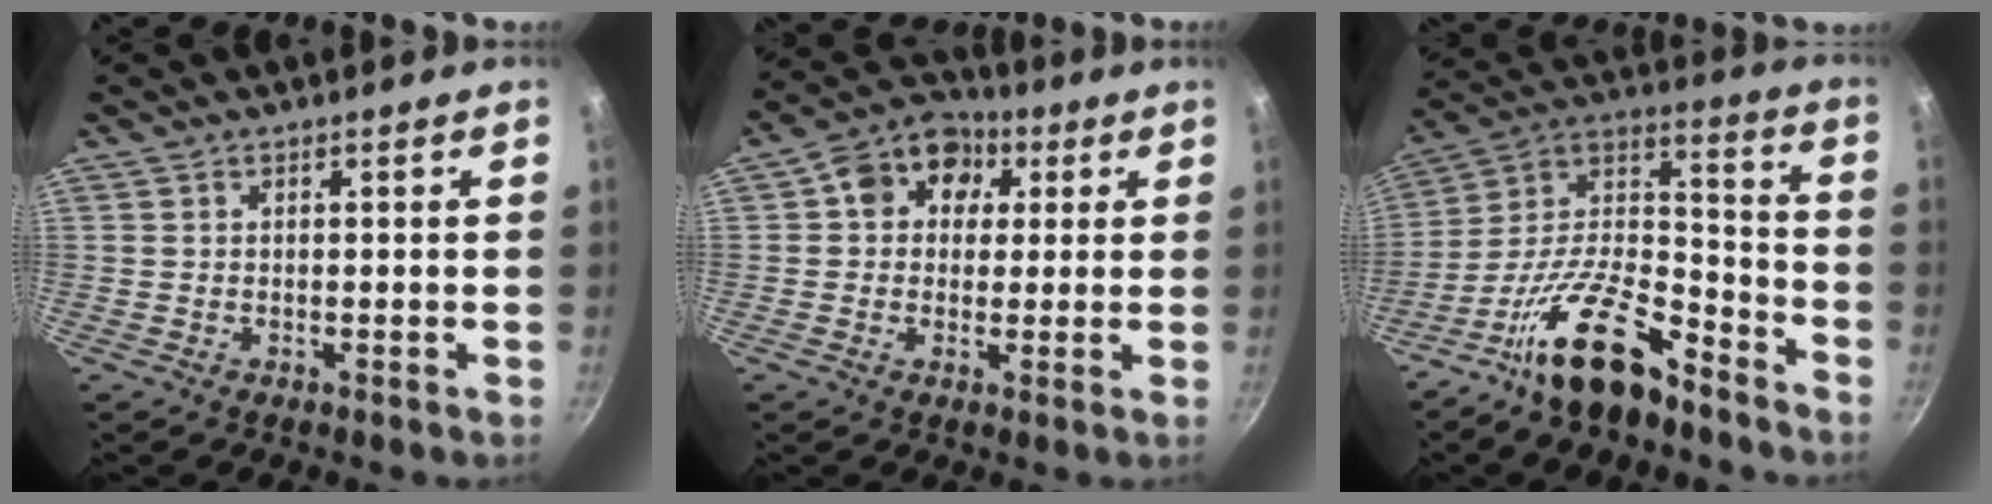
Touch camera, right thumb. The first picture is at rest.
{"total": 10.2, "force": [2.7, 8.4, 5.1], "torque": [-0.050, 0.015, 0.022]}
{"total": 18.3, "force": [-12.0, 7.7, 11.5], "torque": [-0.182, 0.103, -0.228]}